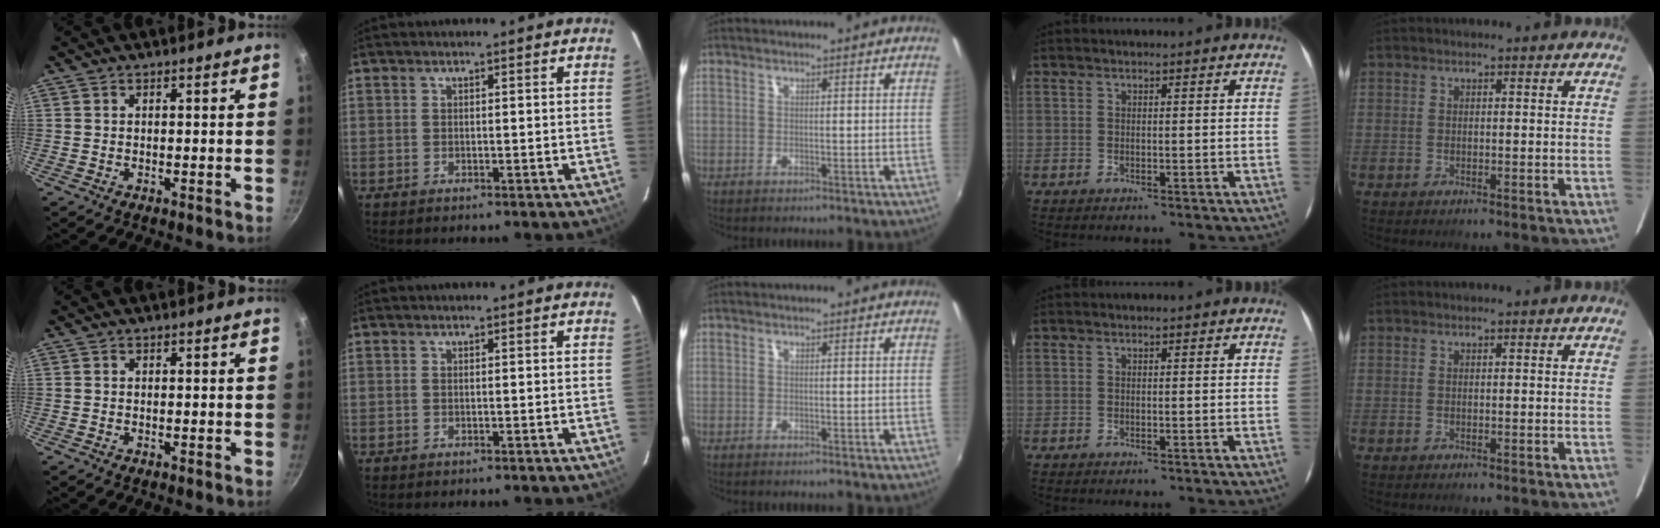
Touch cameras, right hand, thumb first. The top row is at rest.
{}